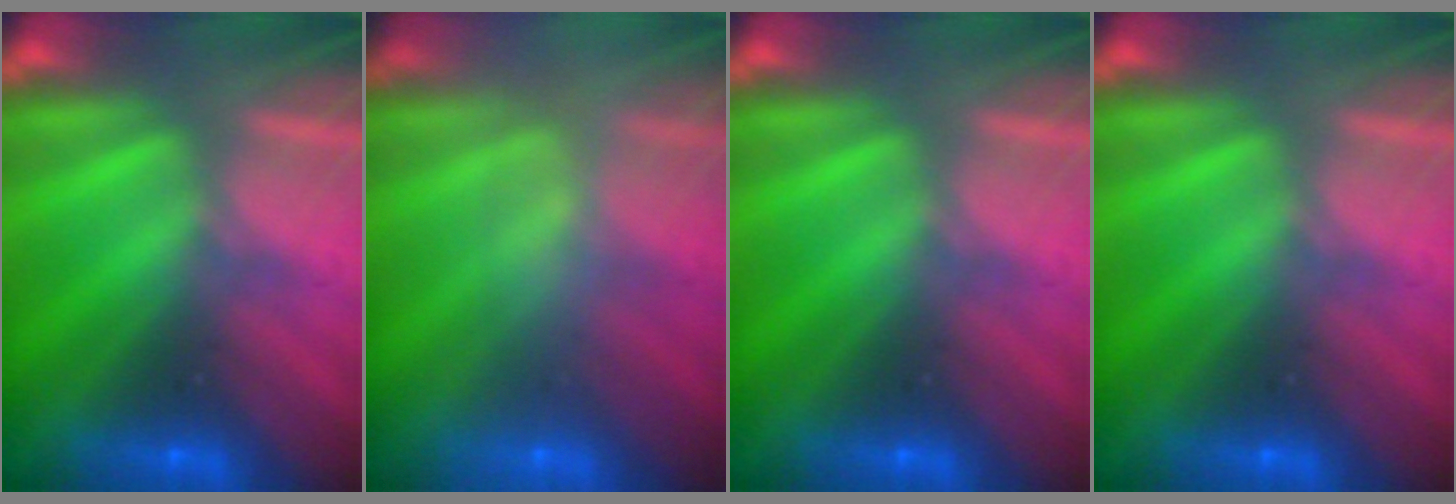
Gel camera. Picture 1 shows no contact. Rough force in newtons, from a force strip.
{"total": 2.3}
{"total": 0.0}
{"total": 0.0}